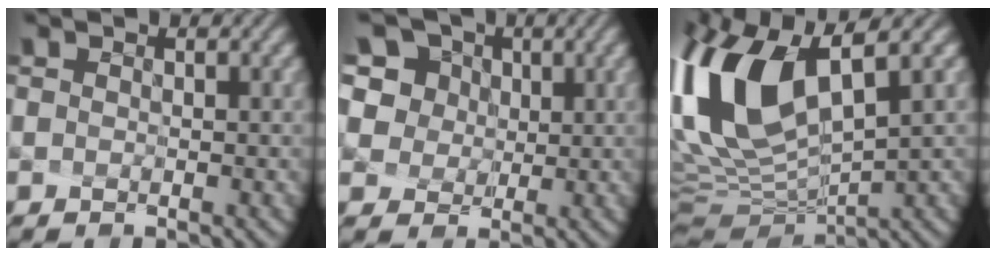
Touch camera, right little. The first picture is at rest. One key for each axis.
{"total": 12.3, "fx": 6.6, "fy": 9.2, "fz": 5.0, "tx": -0.170, "ty": 0.029, "tz": 0.142}
{"total": 10.9, "fx": 3.6, "fy": 3.7, "fz": 9.6, "tx": -0.236, "ty": -0.010, "tz": 0.102}